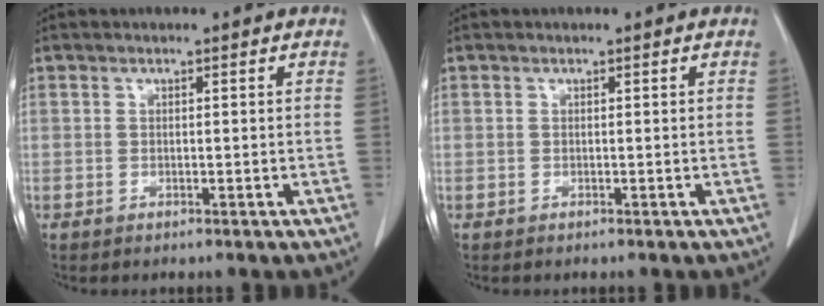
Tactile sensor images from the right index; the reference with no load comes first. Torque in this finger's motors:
{"motor_torque": [-0.18, 0.15, -0.49, -0.14]}